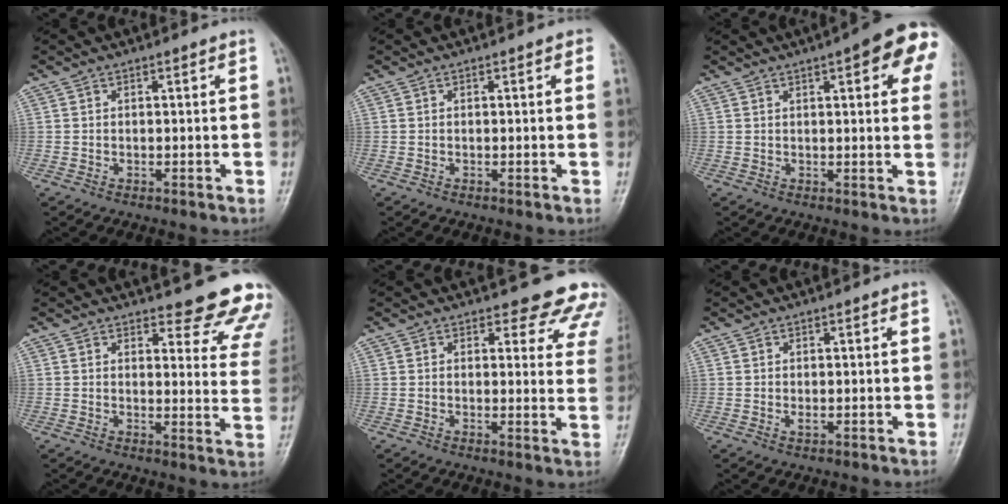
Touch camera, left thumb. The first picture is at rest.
{"total": 1.6, "force": [0.7, 0.7, 1.2], "torque": [-0.006, 0.001, 0.004]}
{"total": 13.0, "force": [5.4, 3.8, 11.2], "torque": [-0.112, -0.005, 0.053]}
{"total": 15.2, "force": [13.9, 4.0, 4.7], "torque": [-0.001, -0.108, 0.134]}
{"total": 11.5, "force": [10.3, 4.2, 3.1], "torque": [0.020, -0.061, 0.087]}
{"total": 1.1, "force": [0.0, 0.5, 0.9], "torque": [-0.010, -0.003, 0.002]}